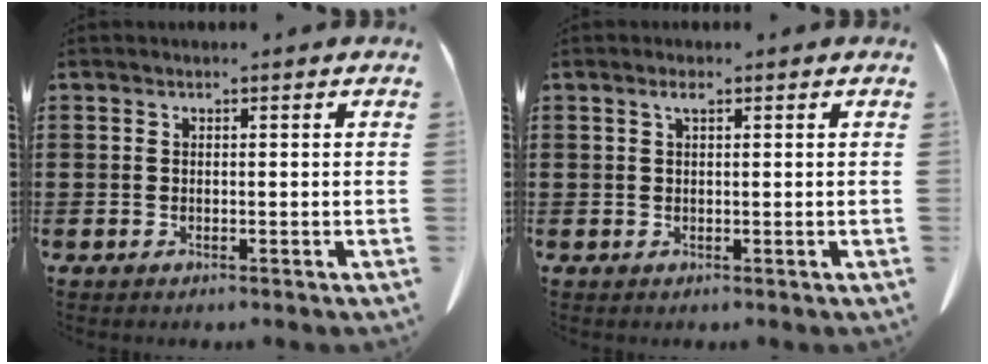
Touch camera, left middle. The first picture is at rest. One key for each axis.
{"total": 1.3, "fx": 0.6, "fy": 0.2, "fz": 1.1, "tx": -0.025, "ty": 0.002, "tz": 0.011}